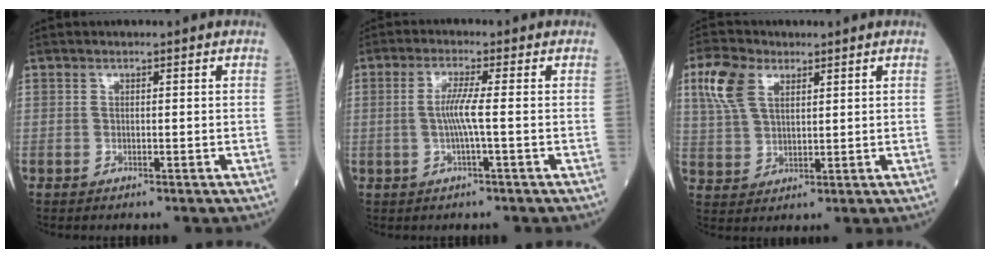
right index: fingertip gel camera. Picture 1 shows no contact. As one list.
[{"total": 4.0, "force": [-0.4, -0.5, 4.0], "torque": [-0.083, 0.001, -0.008]}, {"total": 7.5, "force": [3.6, 4.0, 5.1], "torque": [-0.125, 0.019, 0.076]}]